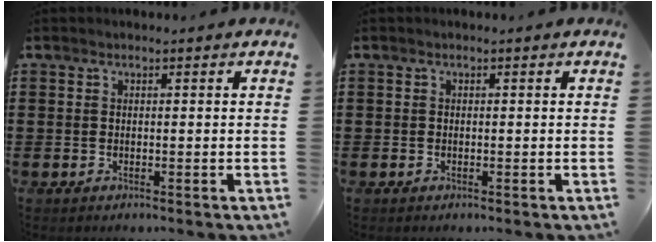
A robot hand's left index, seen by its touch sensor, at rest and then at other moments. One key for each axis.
{"total": 0.0}